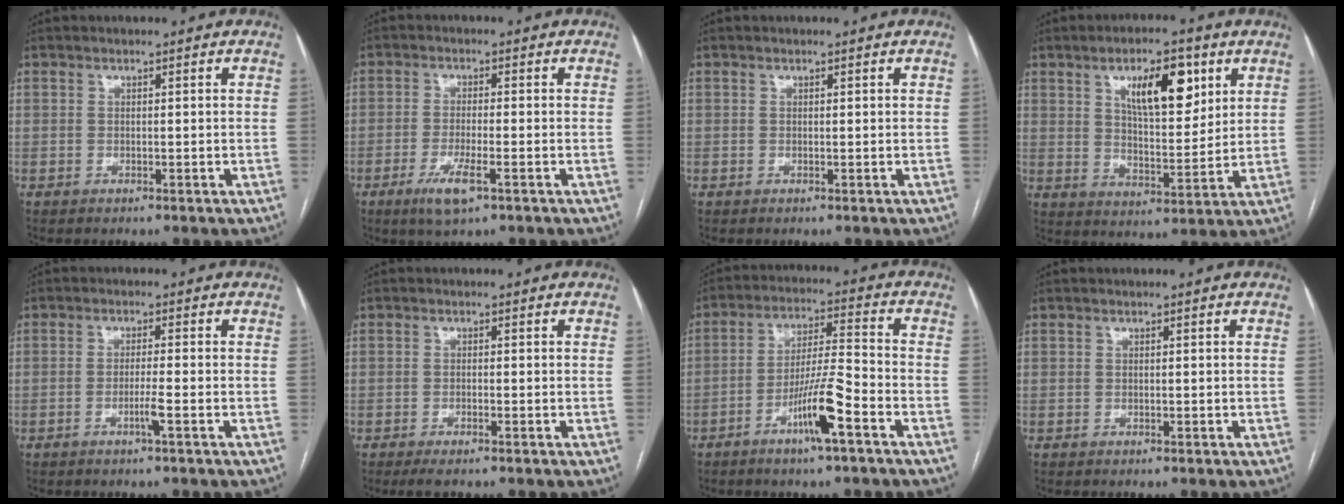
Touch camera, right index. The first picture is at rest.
{"total": 5.2, "force": [-2.6, 0.7, 4.4], "torque": [-0.089, -0.012, -0.048]}
{"total": 0.0}
{"total": 11.3, "force": [5.2, 4.0, 9.2], "torque": [-0.151, 0.006, 0.090]}
{"total": 2.5, "force": [-1.1, -0.5, 2.2], "torque": [-0.043, -0.004, -0.022]}
{"total": 2.3, "force": [-1.6, 0.3, 1.6], "torque": [-0.030, -0.007, -0.029]}
{"total": 9.4, "force": [-4.8, 0.2, 8.1], "torque": [-0.152, 0.000, -0.087]}
{"total": 0.0}